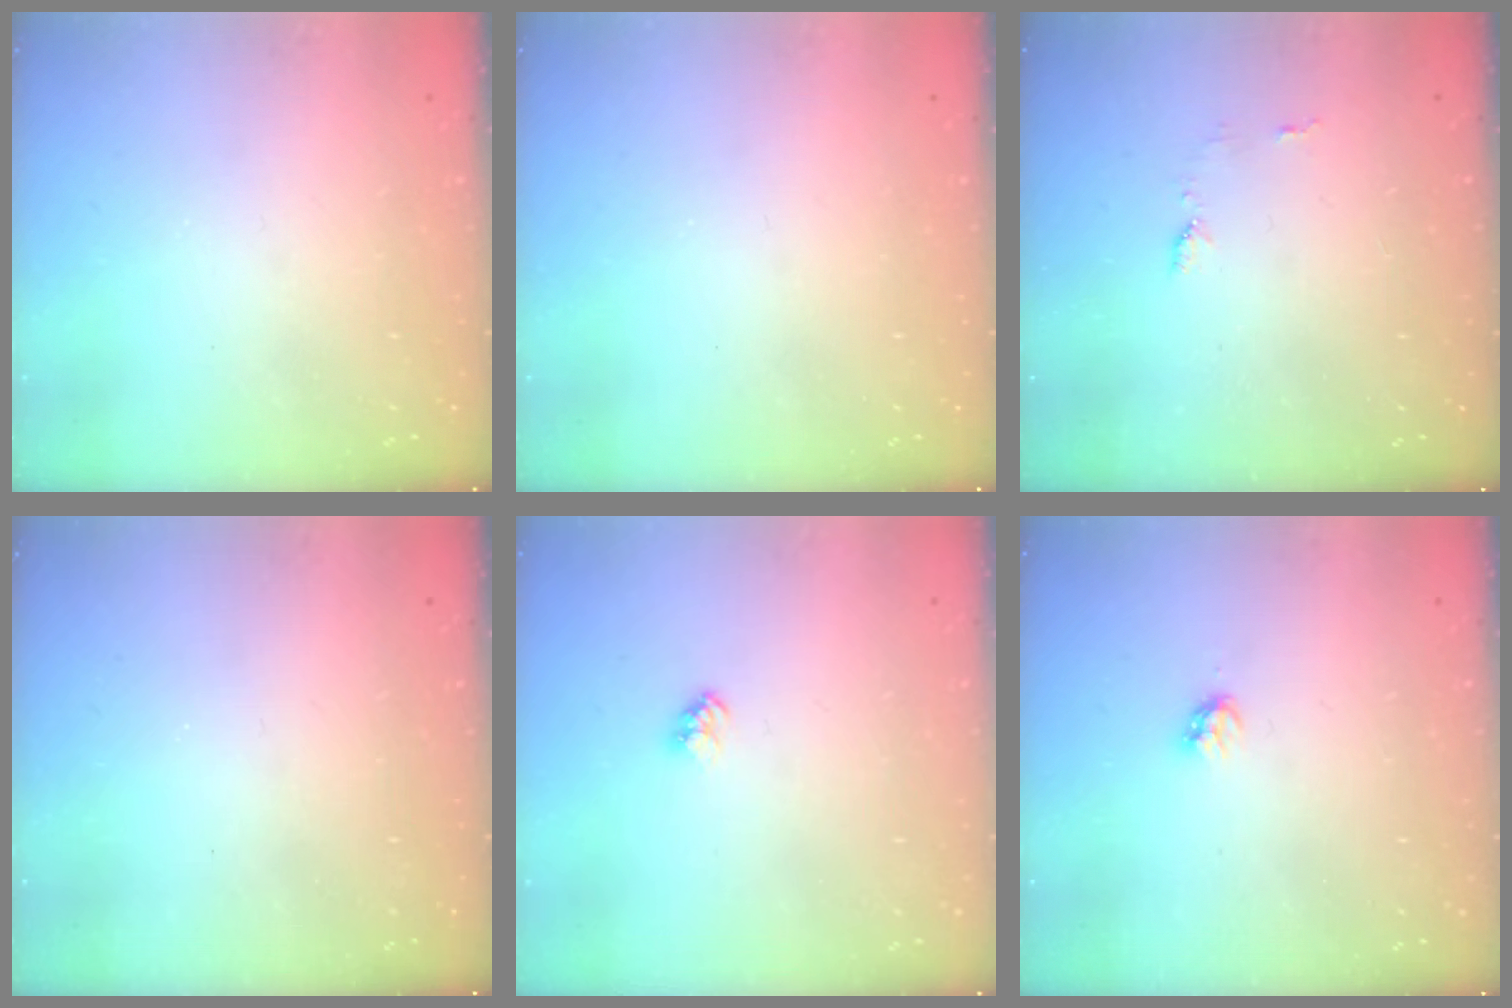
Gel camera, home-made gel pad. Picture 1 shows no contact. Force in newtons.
{"total": 0.0}
{"total": 4.8, "press": 4.8, "slide": 0.5}
{"total": 0.0}
{"total": 2.3, "press": 2.3, "slide": 0.3}
{"total": 2.4, "press": 2.4, "slide": 0.3}